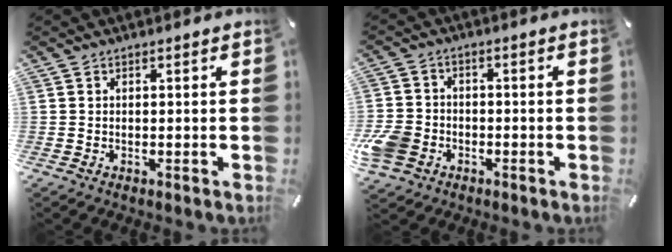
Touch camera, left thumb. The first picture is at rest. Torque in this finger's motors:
{"motor_torque": [0.30, 0.56, 0.27, -0.01, 0.20]}